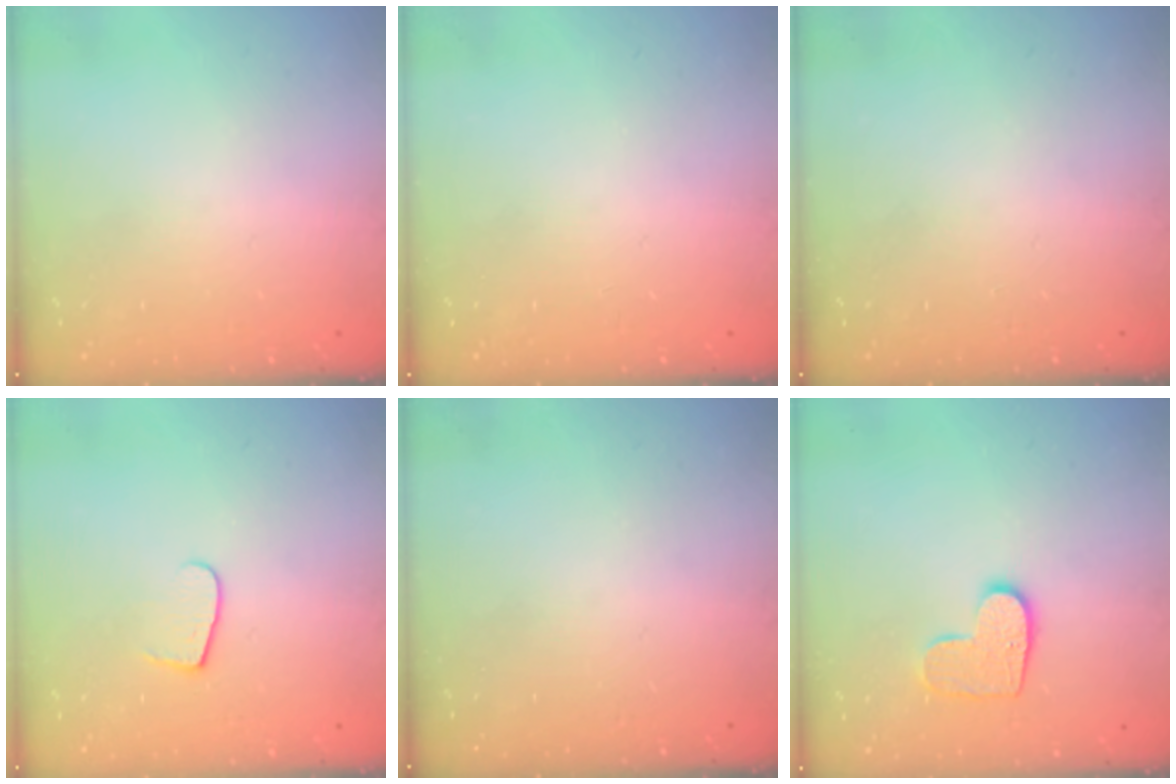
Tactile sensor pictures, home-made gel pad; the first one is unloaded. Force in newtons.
{"total": 0.0}
{"total": 0.0}
{"total": 5.5, "press": 5.5, "slide": 0.5}
{"total": 0.0}
{"total": 9.2, "press": 9.2, "slide": 0.3}